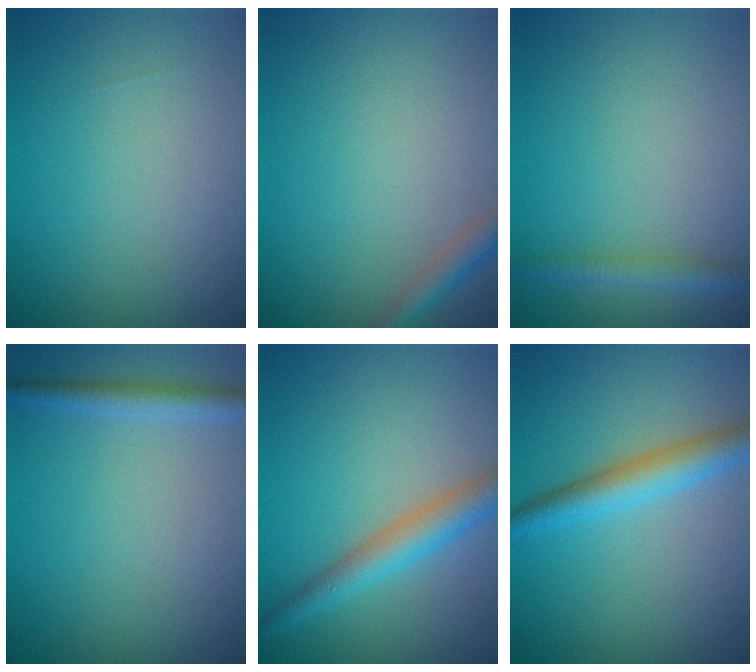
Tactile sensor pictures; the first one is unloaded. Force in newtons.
{"total": 1.8, "press": 1.8, "slide": 0.1}
{"total": 1.6, "press": 1.6, "slide": 0.1}
{"total": 2.0, "press": 2.0, "slide": 0.1}
{"total": 3.3, "press": 3.3, "slide": 0.1}
{"total": 3.6, "press": 3.6, "slide": 0.1}